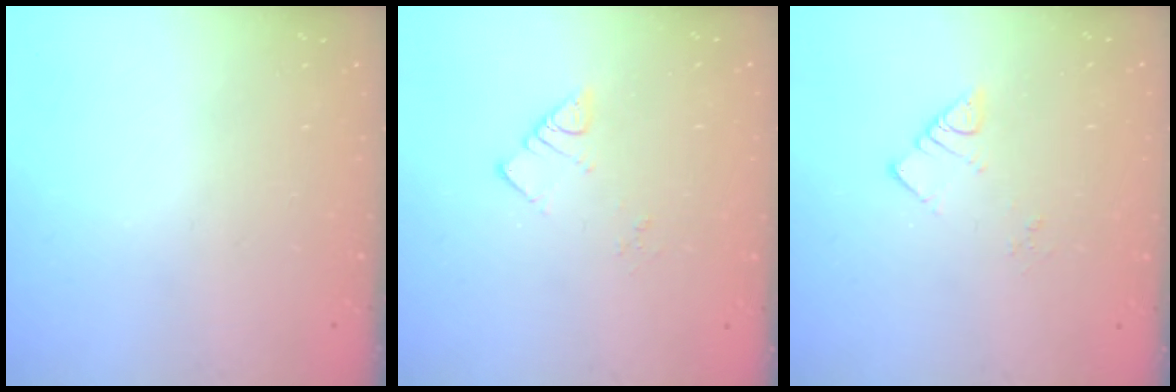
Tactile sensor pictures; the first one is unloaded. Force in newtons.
{"total": 2.6, "press": 2.6, "slide": 0.1}
{"total": 2.6, "press": 2.6, "slide": 0.1}